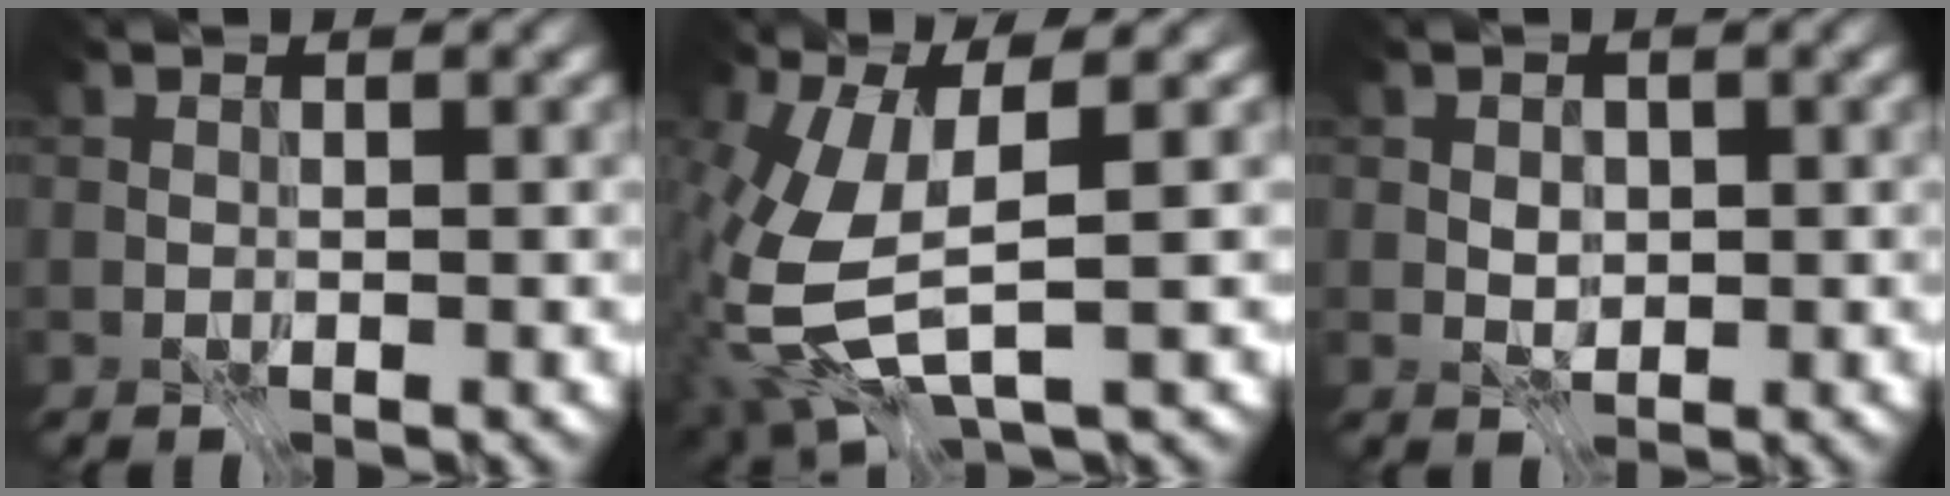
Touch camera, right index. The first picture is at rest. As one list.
[{"total": 8.8, "force": [-2.4, 3.6, 7.7], "torque": [-0.194, -0.019, -0.046]}, {"total": 1.5, "force": [0.0, 1.1, 0.9], "torque": [-0.020, -0.002, 0.003]}]